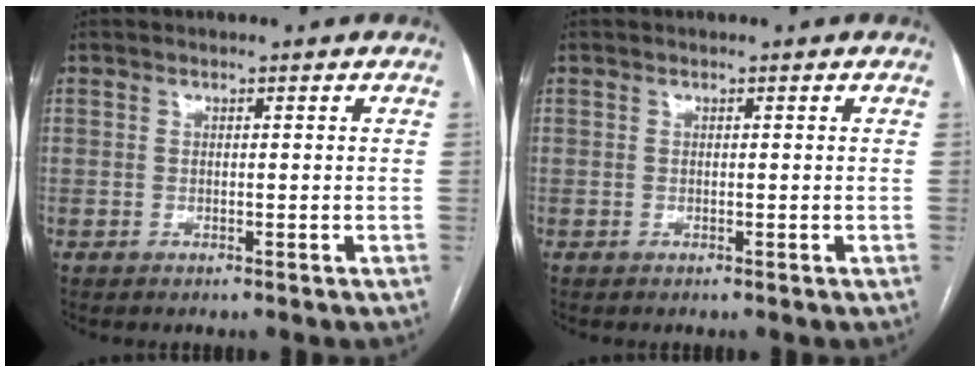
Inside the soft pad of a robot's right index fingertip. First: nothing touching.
{"total": 0.0}